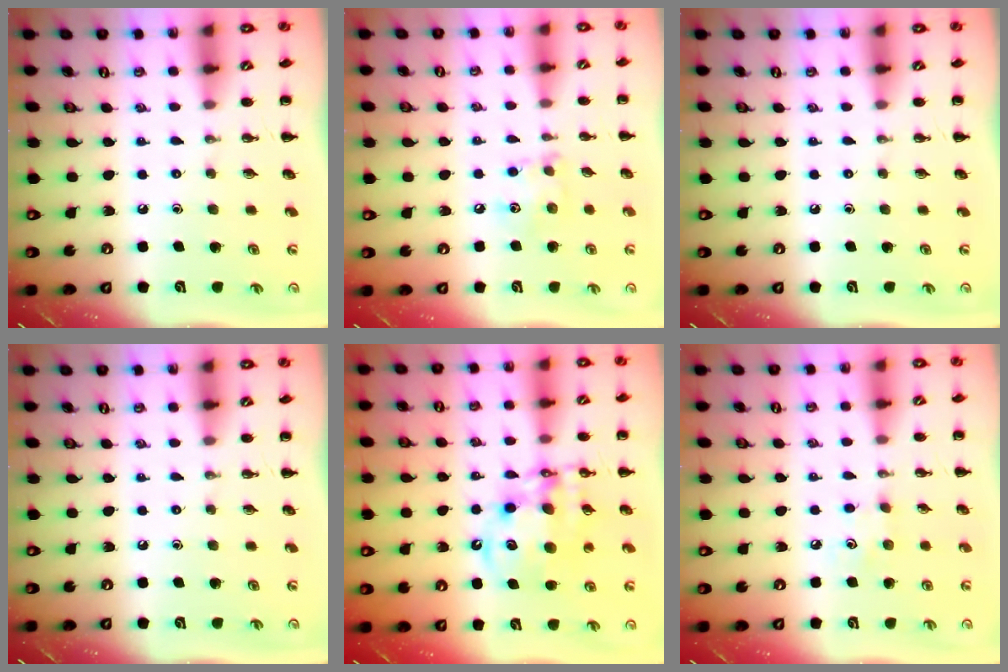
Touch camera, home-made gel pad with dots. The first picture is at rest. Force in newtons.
{"total": 5.9, "press": 5.9, "slide": 0.3}
{"total": 0.0}
{"total": 0.0}
{"total": 12.6, "press": 12.1, "slide": 3.6}
{"total": 4.3, "press": 4.1, "slide": 1.1}